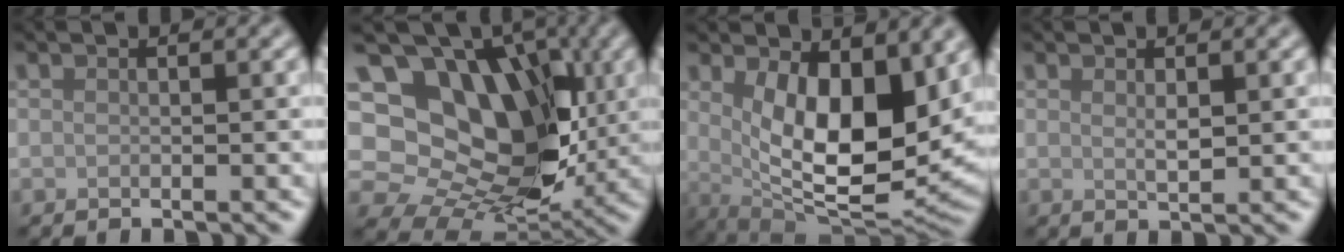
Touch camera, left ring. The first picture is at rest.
{"total": 15.8, "force": [3.7, 12.2, 9.4], "torque": [-0.154, 0.043, 0.060]}
{"total": 10.7, "force": [2.0, 4.8, 9.4], "torque": [-0.150, -0.028, 0.040]}
{"total": 1.1, "force": [0.5, 0.2, 0.9], "torque": [-0.018, -0.004, 0.010]}